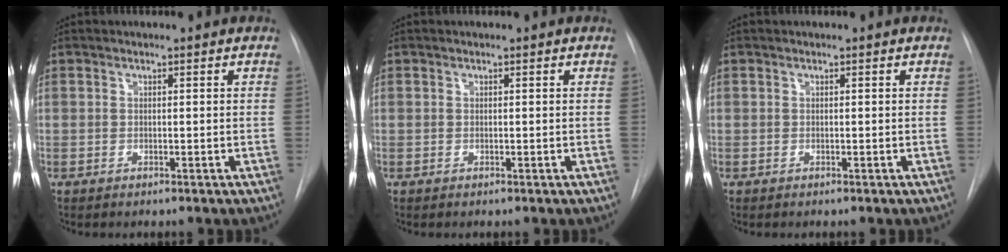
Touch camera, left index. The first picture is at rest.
{"total": 0.0}
{"total": 0.0}